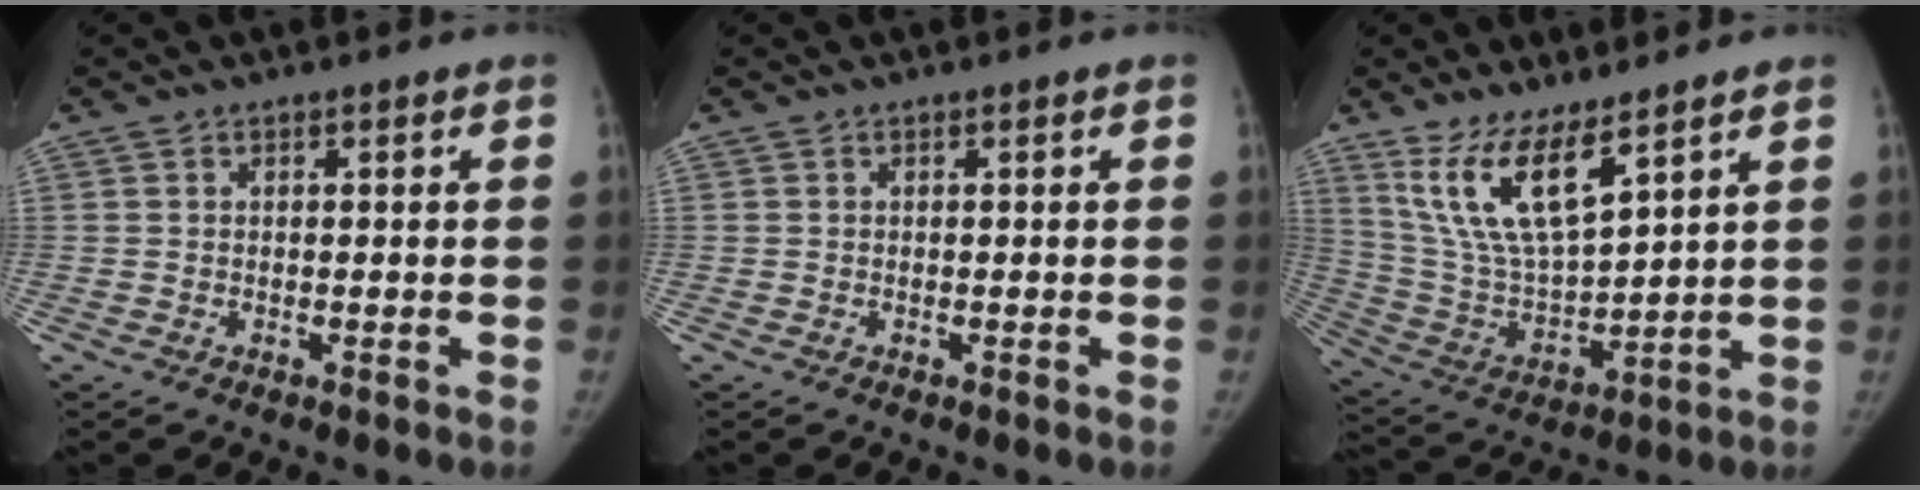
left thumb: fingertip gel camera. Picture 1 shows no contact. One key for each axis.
{"total": 0.0}
{"total": 13.4, "fx": 8.5, "fy": 4.1, "fz": 9.5, "tx": -0.175, "ty": -0.049, "tz": 0.186}